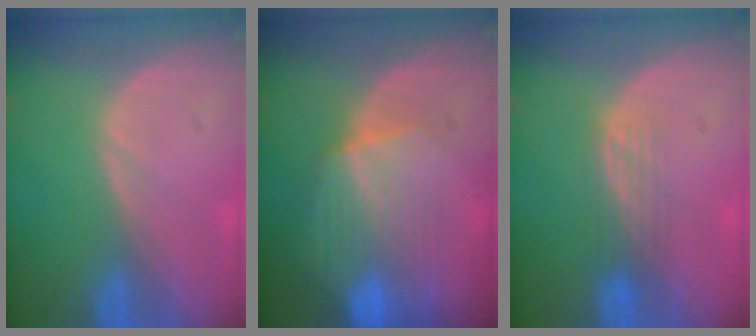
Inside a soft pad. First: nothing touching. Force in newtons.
{"total": 8.4, "press": 8.0, "slide": 2.3}
{"total": 3.0, "press": 2.7, "slide": 1.3}